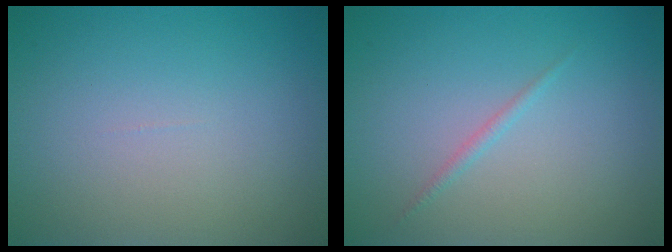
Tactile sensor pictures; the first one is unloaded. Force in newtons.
{"total": 0.7, "press": 0.7, "slide": 0.1}